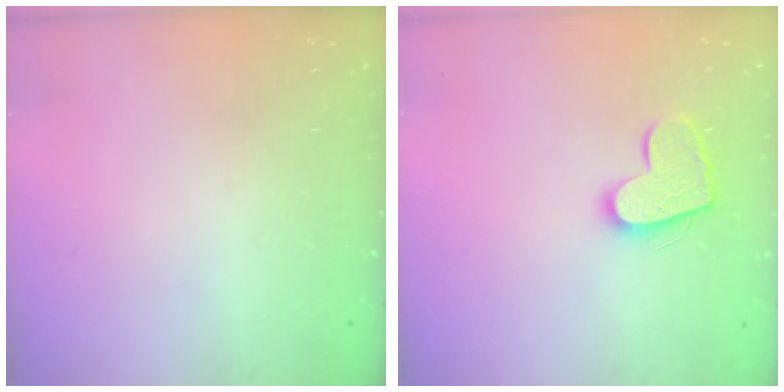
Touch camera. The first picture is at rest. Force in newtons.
{"total": 13.3, "press": 13.3, "slide": 0.9}